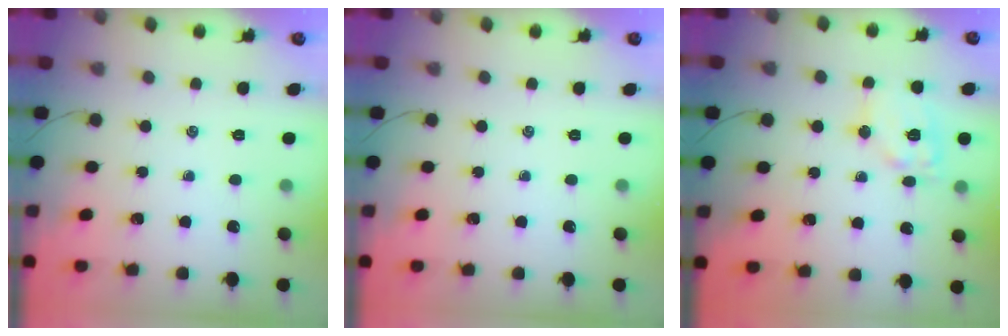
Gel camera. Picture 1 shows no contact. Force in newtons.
{"total": 0.0}
{"total": 11.1, "press": 11.0, "slide": 1.5}